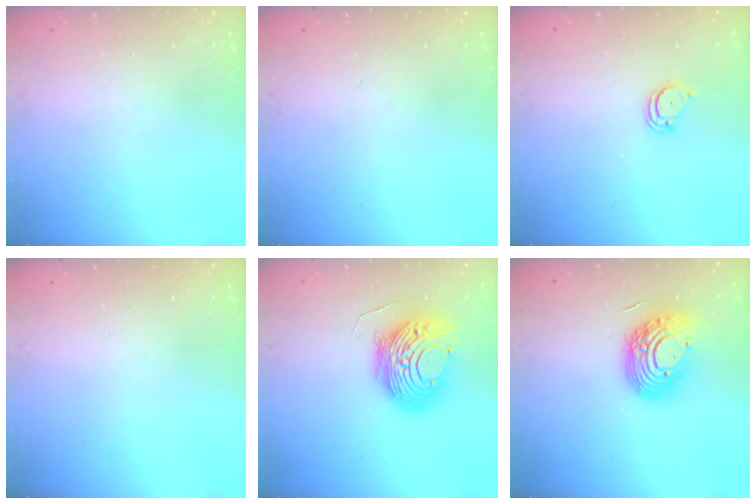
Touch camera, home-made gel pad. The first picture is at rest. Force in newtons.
{"total": 0.0}
{"total": 2.1, "press": 2.1, "slide": 0.1}
{"total": 0.0}
{"total": 12.9, "press": 12.9, "slide": 0.6}
{"total": 14.8, "press": 14.7, "slide": 1.5}